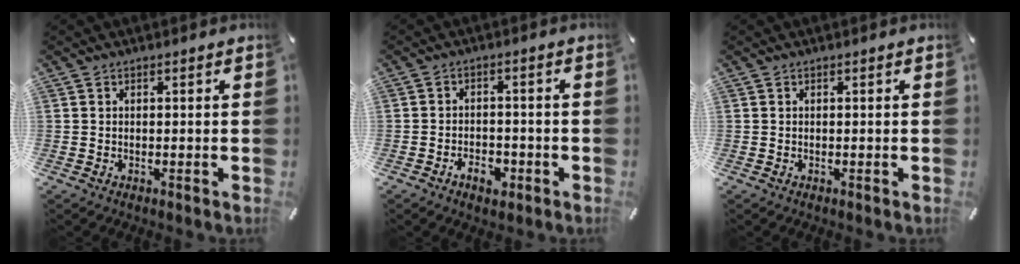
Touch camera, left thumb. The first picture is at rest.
{"total": 4.8, "force": [-2.7, 3.1, 2.5], "torque": [-0.045, 0.010, -0.048]}
{"total": 0.0}